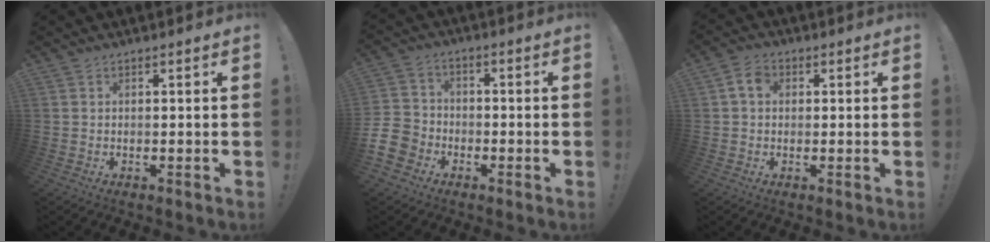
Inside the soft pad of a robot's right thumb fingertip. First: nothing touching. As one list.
[{"total": 8.9, "force": [-5.0, 6.8, 2.9], "torque": [-0.063, 0.039, -0.092]}, {"total": 4.8, "force": [1.0, 3.5, 3.1], "torque": [-0.057, 0.011, 0.022]}]